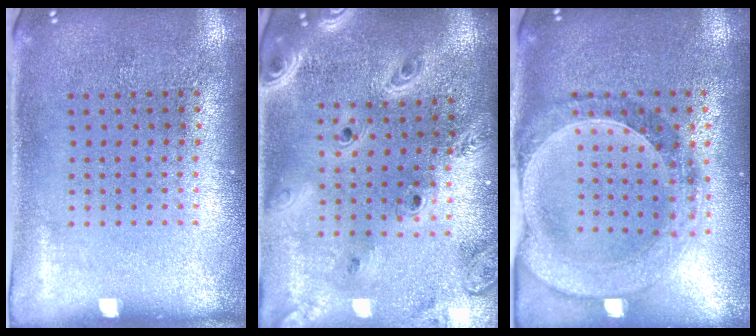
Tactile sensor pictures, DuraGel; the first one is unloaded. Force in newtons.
{"total": 3.2, "press": 2.7, "slide": 1.8}
{"total": 1.5, "press": 1.4, "slide": 0.3}